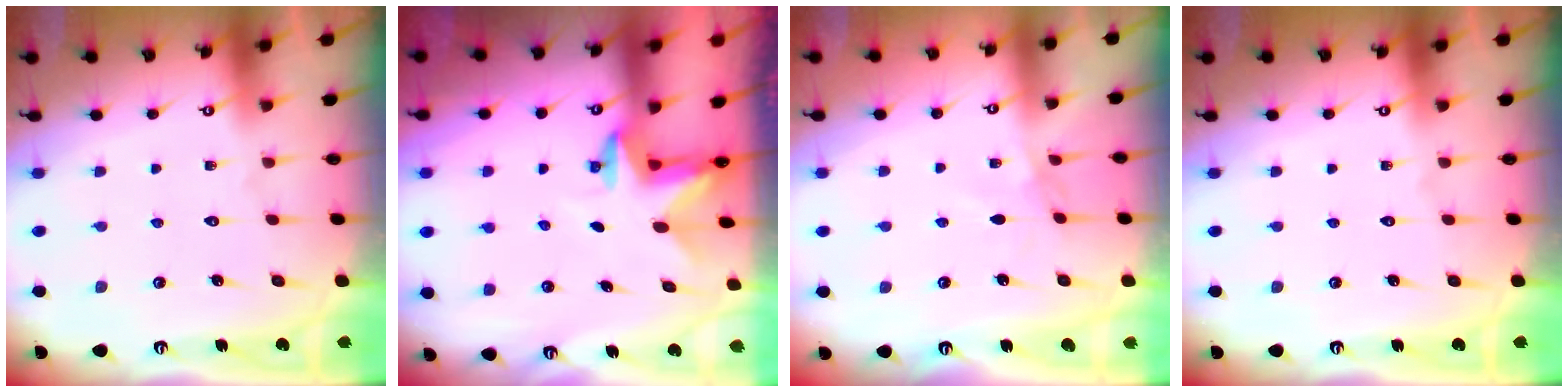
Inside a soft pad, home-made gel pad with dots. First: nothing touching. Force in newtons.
{"total": 2.4, "press": 2.3, "slide": 0.4}
{"total": 2.3, "press": 2.3, "slide": 0.4}
{"total": 0.0}